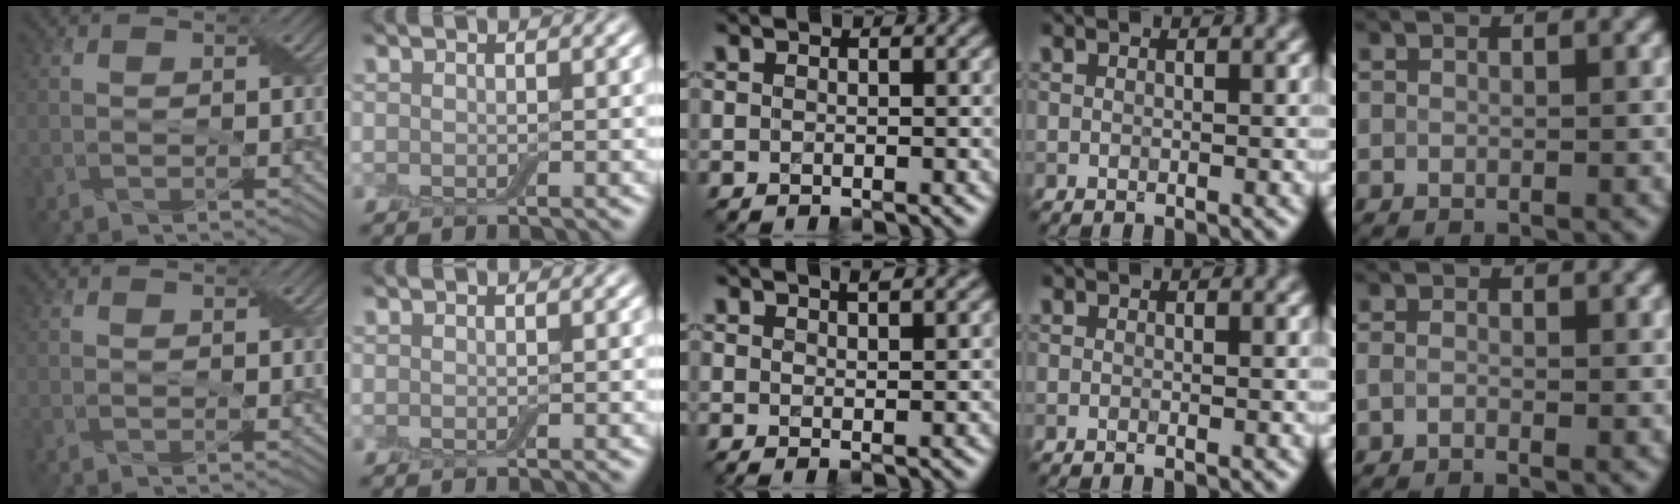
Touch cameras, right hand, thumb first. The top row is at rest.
{"thumb": {"total": 0.5, "force": [0.0, 0.3, 0.4], "torque": [-0.006, -0.001, 0.000]}, "middle": {"total": 1.8, "force": [1.3, 0.4, 1.2], "torque": [-0.007, 0.005, 0.017]}, "little": {"total": 1.2, "force": [-1.1, 0.0, 0.4], "torque": [-0.006, -0.003, -0.016]}}